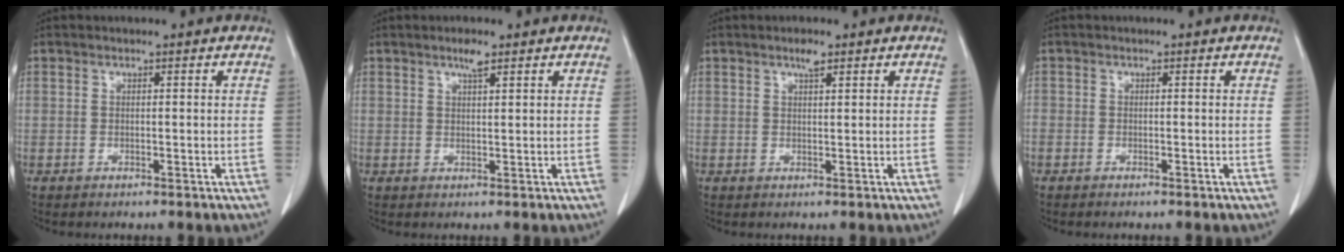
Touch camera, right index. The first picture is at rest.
{"total": 2.2, "force": [1.5, 0.4, 1.5], "torque": [-0.030, 0.001, 0.026]}
{"total": 1.9, "force": [1.3, 0.5, 1.3], "torque": [-0.025, 0.002, 0.022]}
{"total": 0.7, "force": [-0.5, 0.4, 0.2], "torque": [-0.008, 0.001, -0.011]}